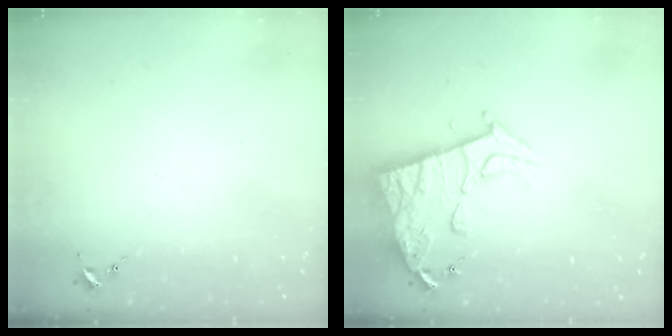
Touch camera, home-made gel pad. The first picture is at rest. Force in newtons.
{"total": 12.4, "press": 12.4, "slide": 1.2}